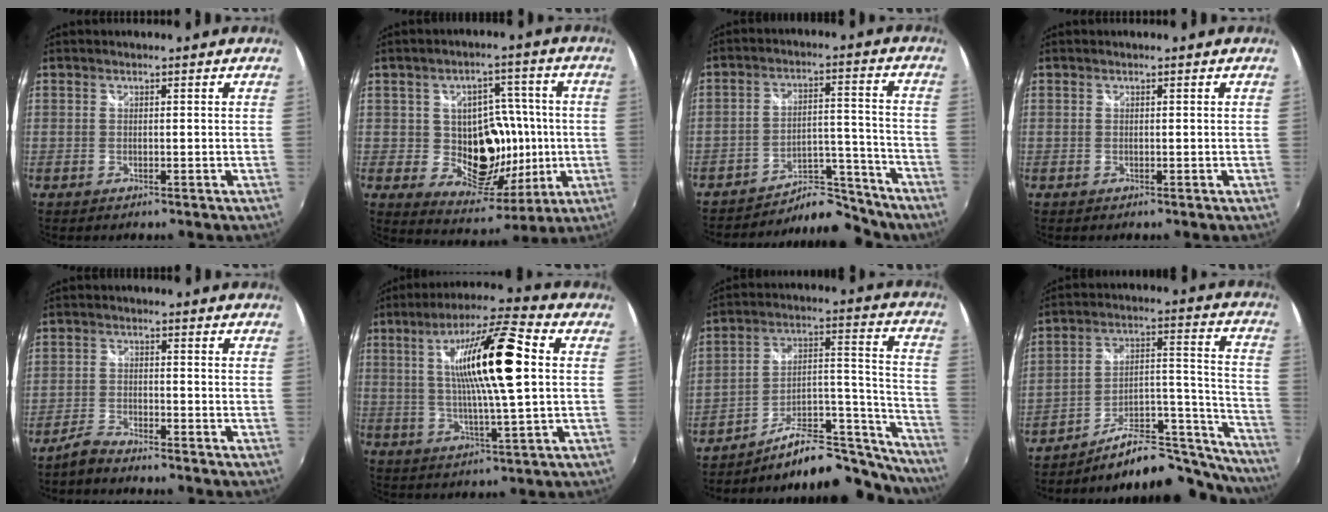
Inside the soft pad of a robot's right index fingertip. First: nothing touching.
{"total": 13.4, "force": [-0.6, 11.0, 7.6], "torque": [-0.132, 0.008, 0.009]}
{"total": 11.7, "force": [-11.0, 3.4, 2.0], "torque": [-0.023, 0.042, -0.157]}
{"total": 0.0}
{"total": 3.5, "force": [-3.3, 0.6, 0.9], "torque": [-0.034, -0.004, -0.068]}
{"total": 16.8, "force": [3.0, 2.2, 16.4], "torque": [-0.293, 0.012, 0.049]}
{"total": 22.0, "force": [-19.4, 5.8, 8.5], "torque": [-0.079, 0.047, -0.274]}
{"total": 22.3, "force": [-19.6, 6.2, 8.5], "torque": [-0.079, 0.045, -0.274]}